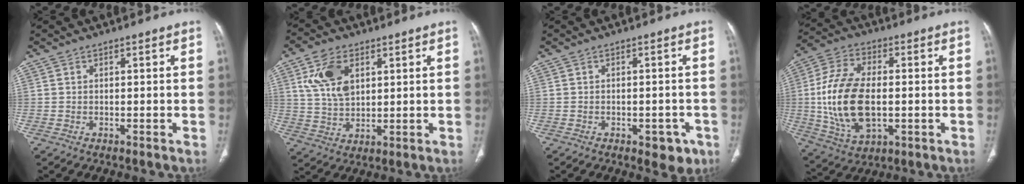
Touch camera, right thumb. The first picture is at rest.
{"total": 9.4, "force": [3.6, 5.7, 6.6], "torque": [-0.118, -0.010, 0.075]}
{"total": 4.9, "force": [-2.4, 2.8, 3.3], "torque": [-0.021, 0.009, -0.024]}
{"total": 17.9, "force": [-0.9, 10.0, 14.8], "torque": [-0.293, 0.003, -0.007]}